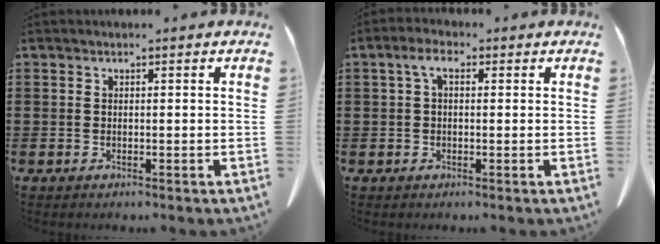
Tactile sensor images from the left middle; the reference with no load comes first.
{"total": 3.2, "force": [0.6, 1.6, 2.7], "torque": [-0.064, 0.007, 0.005]}